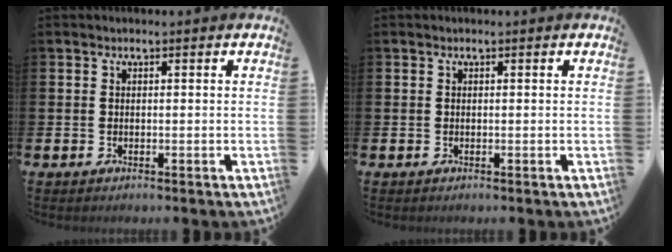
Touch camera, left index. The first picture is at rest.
{"total": 0.0}